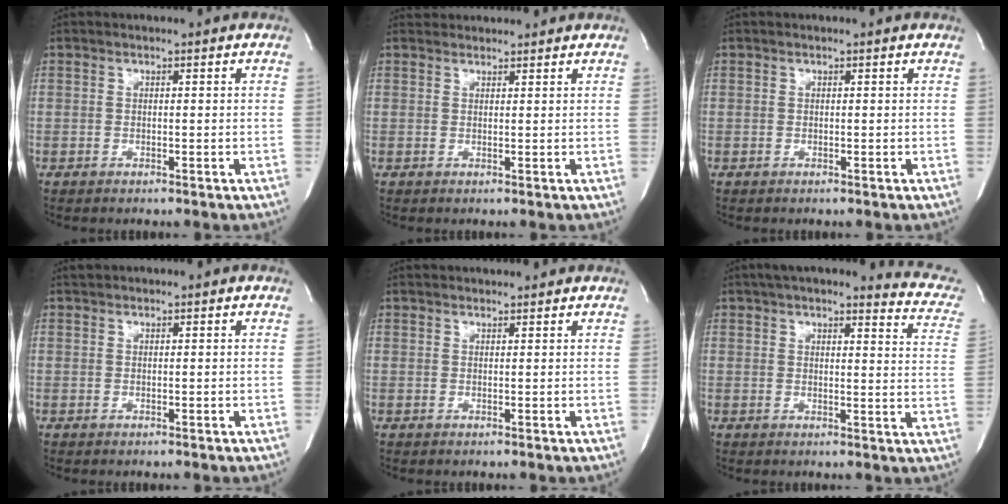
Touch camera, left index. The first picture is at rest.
{"total": 3.6, "force": [3.5, 0.9, 0.1], "torque": [-0.003, 0.030, 0.051]}
{"total": 0.0}
{"total": 1.0, "force": [0.9, 0.3, 0.0], "torque": [-0.010, 0.011, 0.020]}
{"total": 5.8, "force": [5.5, 1.0, 1.3], "torque": [-0.014, 0.033, 0.069]}
{"total": 14.0, "force": [12.5, 2.0, 5.8], "torque": [-0.054, -0.034, 0.124]}